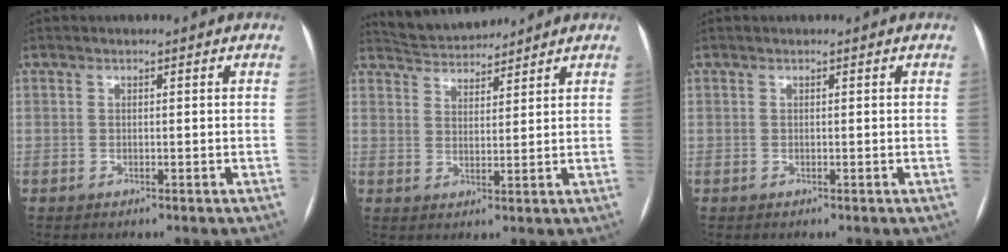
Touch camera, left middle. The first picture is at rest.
{"total": 6.3, "force": [6.2, 0.8, 0.7], "torque": [-0.020, 0.022, 0.107]}
{"total": 0.0}